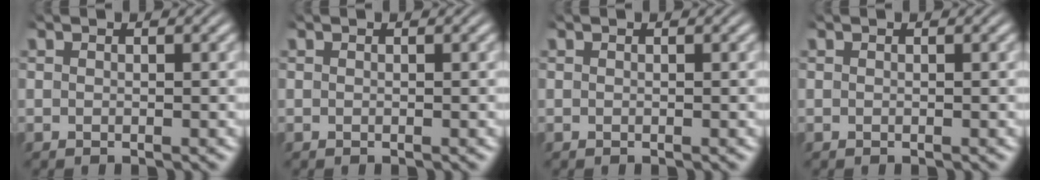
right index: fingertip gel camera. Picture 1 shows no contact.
{"total": 0.0}
{"total": 0.0}
{"total": 0.0}